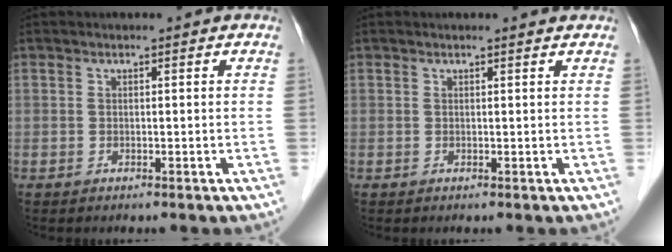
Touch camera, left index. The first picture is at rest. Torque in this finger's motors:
{"motor_torque": [0.29, -0.30, 0.05, 0.00]}